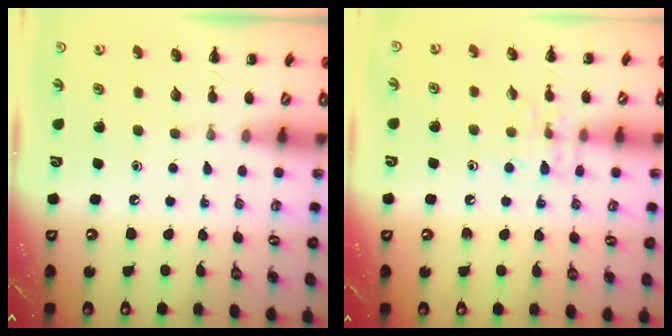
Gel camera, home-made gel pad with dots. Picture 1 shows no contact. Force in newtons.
{"total": 7.7, "press": 7.6, "slide": 1.0}